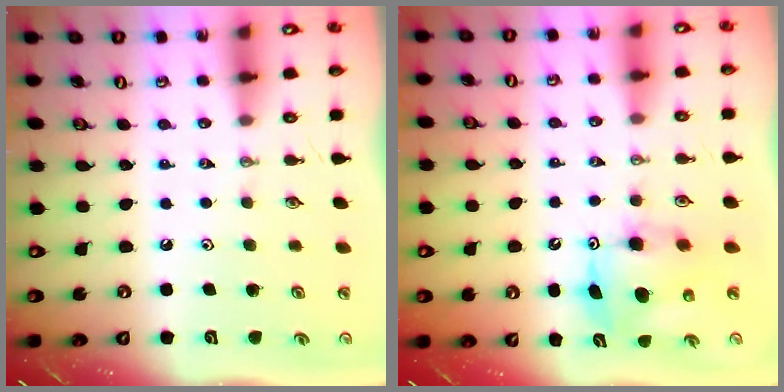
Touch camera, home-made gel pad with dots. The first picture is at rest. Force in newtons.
{"total": 8.1, "press": 8.1, "slide": 0.7}